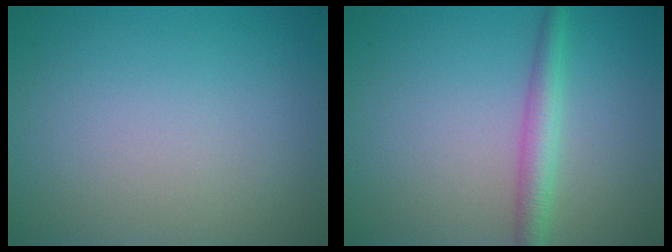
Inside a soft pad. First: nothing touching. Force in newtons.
{"total": 2.7, "press": 2.7, "slide": 0.1}